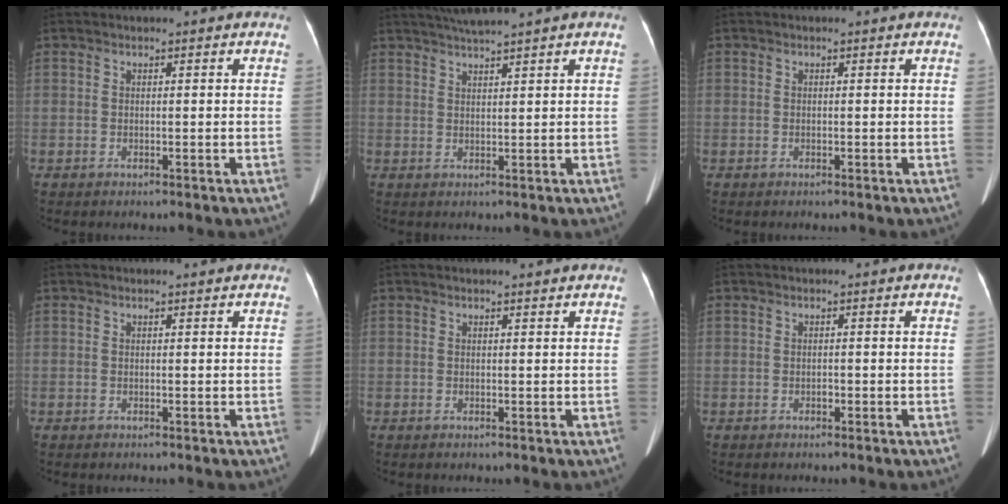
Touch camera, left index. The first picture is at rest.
{"total": 4.7, "force": [4.0, -1.3, 2.2], "torque": [-0.038, 0.012, 0.074]}
{"total": 0.0}
{"total": 1.2, "force": [1.2, -0.1, 0.4], "torque": [-0.010, 0.010, 0.017]}
{"total": 1.9, "force": [1.8, -0.1, 0.6], "torque": [-0.010, 0.006, 0.023]}
{"total": 0.0}